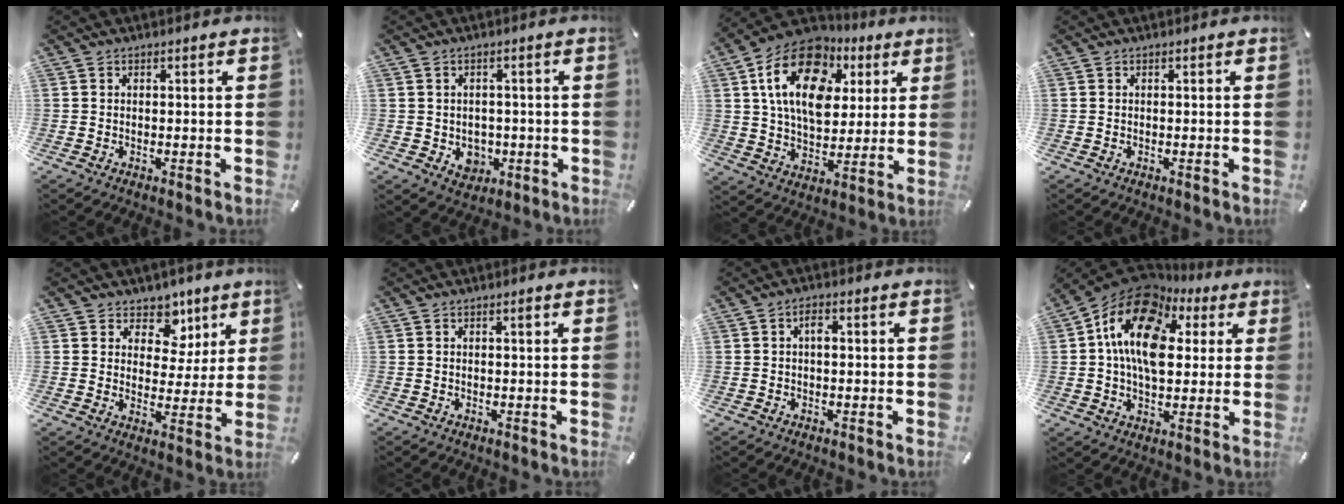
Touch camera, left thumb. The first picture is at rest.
{"total": 4.9, "force": [-0.6, 4.6, 1.7], "torque": [-0.009, 0.001, -0.010]}
{"total": 18.7, "force": [6.8, 12.7, 12.0], "torque": [-0.224, -0.017, 0.116]}
{"total": 0.0}
{"total": 8.4, "force": [4.3, 6.7, 2.5], "torque": [-0.025, -0.033, 0.073]}
{"total": 0.9, "force": [0.3, 0.3, 0.8], "torque": [-0.006, 0.000, 0.002]}
{"total": 2.1, "force": [0.1, 1.1, 1.7], "torque": [-0.028, 0.003, -0.002]}
{"total": 17.3, "force": [4.4, 12.2, 11.5], "torque": [-0.214, -0.021, 0.071]}